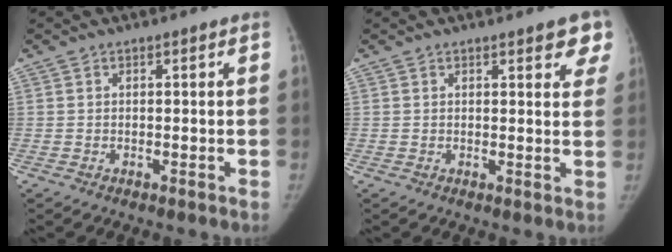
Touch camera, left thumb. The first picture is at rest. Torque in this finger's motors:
{"motor_torque": [-0.34, -0.08, 0.53, 0.23, 0.10]}